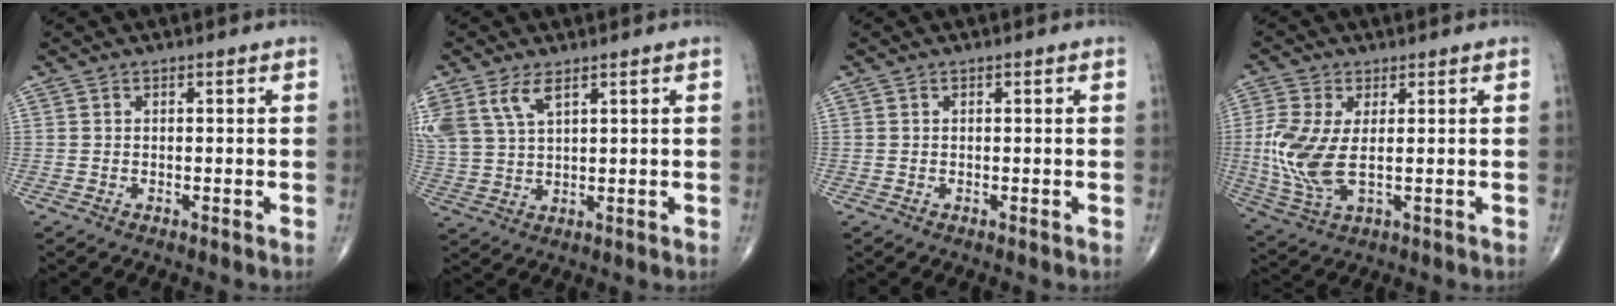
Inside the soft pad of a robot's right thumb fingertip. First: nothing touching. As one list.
[{"total": 8.5, "force": [4.5, 4.1, 5.9], "torque": [-0.140, -0.003, 0.100]}, {"total": 0.0}, {"total": 10.7, "force": [0.0, 5.1, 9.4], "torque": [-0.230, -0.009, 0.006]}]